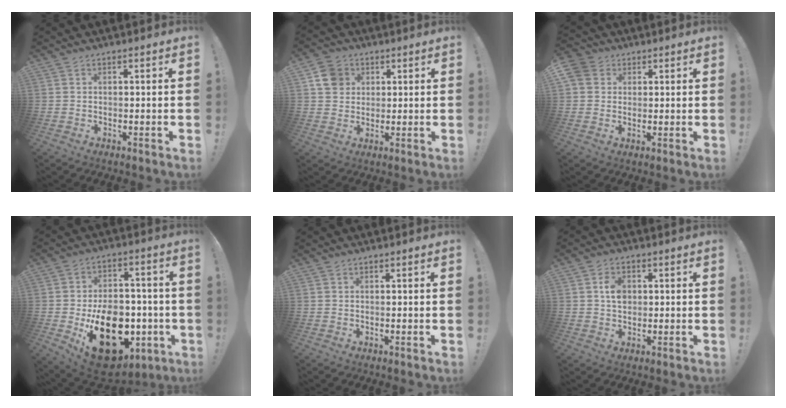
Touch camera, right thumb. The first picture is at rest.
{"total": 7.8, "force": [3.0, 6.7, 2.5], "torque": [-0.027, -0.008, 0.061]}
{"total": 6.0, "force": [2.4, 5.3, 1.6], "torque": [-0.036, -0.001, 0.051]}
{"total": 23.2, "force": [-6.2, 16.4, 15.1], "torque": [-0.216, 0.032, -0.070]}
{"total": 0.0}
{"total": 5.5, "force": [0.8, 4.4, 3.2], "torque": [-0.038, 0.000, 0.013]}